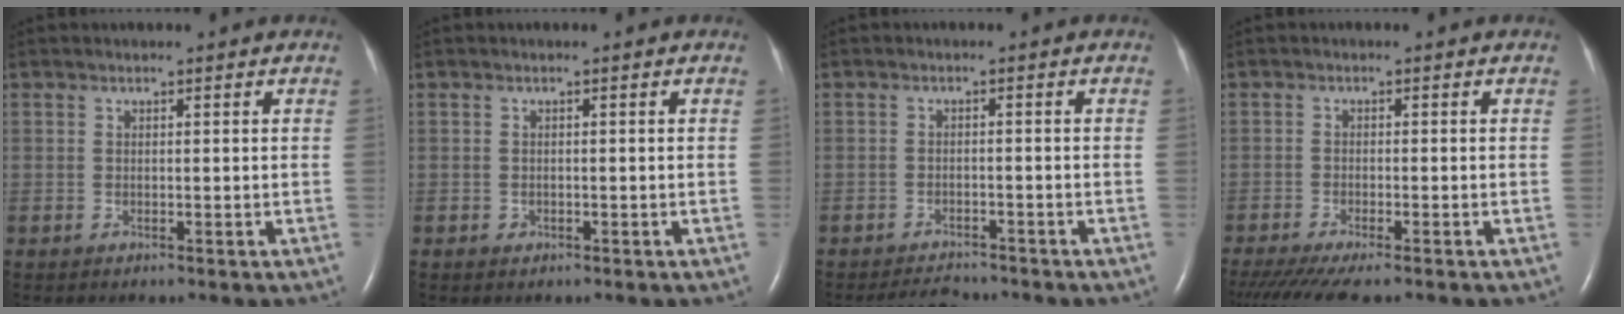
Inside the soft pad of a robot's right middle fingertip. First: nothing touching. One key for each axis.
{"total": 0.6, "fx": -0.3, "fy": 0.5, "fz": 0.1, "tx": -0.005, "ty": 0.002, "tz": -0.005}
{"total": 3.6, "fx": -3.5, "fy": 0.8, "fz": 0.5, "tx": -0.015, "ty": -0.009, "tz": -0.056}
{"total": 9.0, "fx": -7.4, "fy": 0.8, "fz": 5.0, "tx": -0.074, "ty": -0.021, "tz": -0.119}